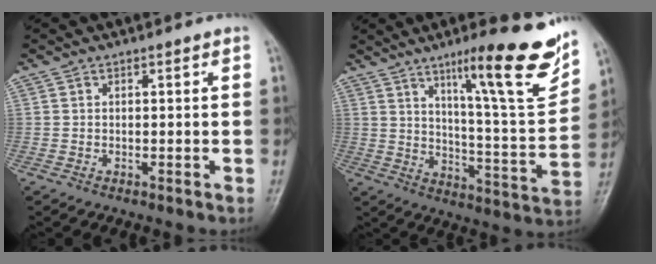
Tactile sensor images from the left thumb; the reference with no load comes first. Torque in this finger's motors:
{"motor_torque": [0.45, 0.33, 1.46, -1.32, 0.11]}